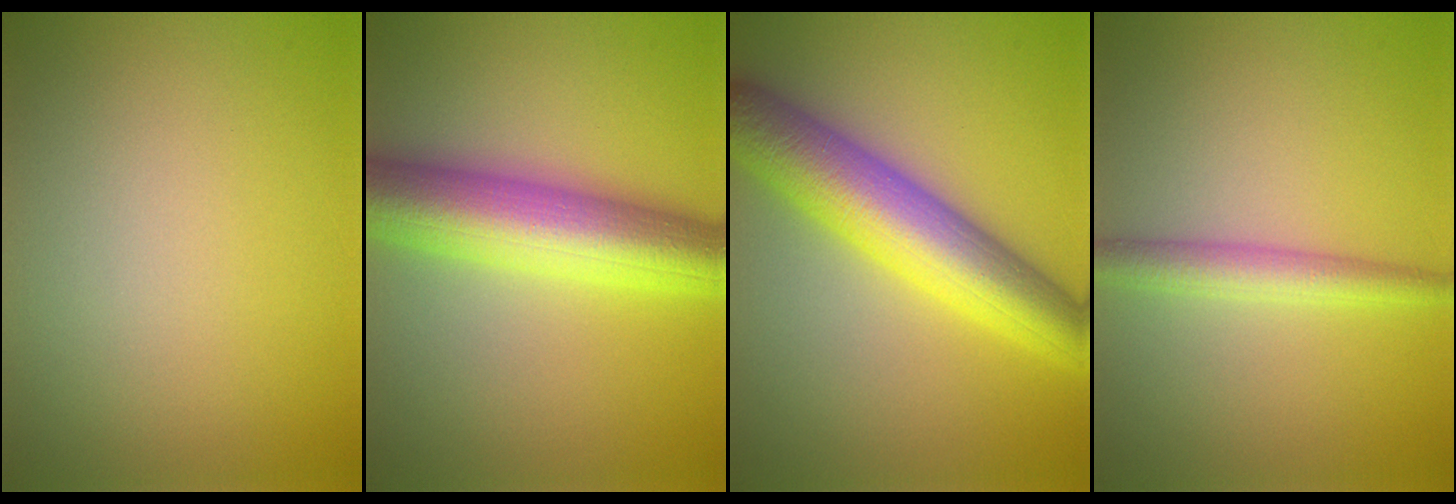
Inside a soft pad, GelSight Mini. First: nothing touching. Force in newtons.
{"total": 9.5, "press": 9.5, "slide": 0.2}
{"total": 9.0, "press": 9.0, "slide": 0.1}
{"total": 2.8, "press": 2.8, "slide": 0.1}